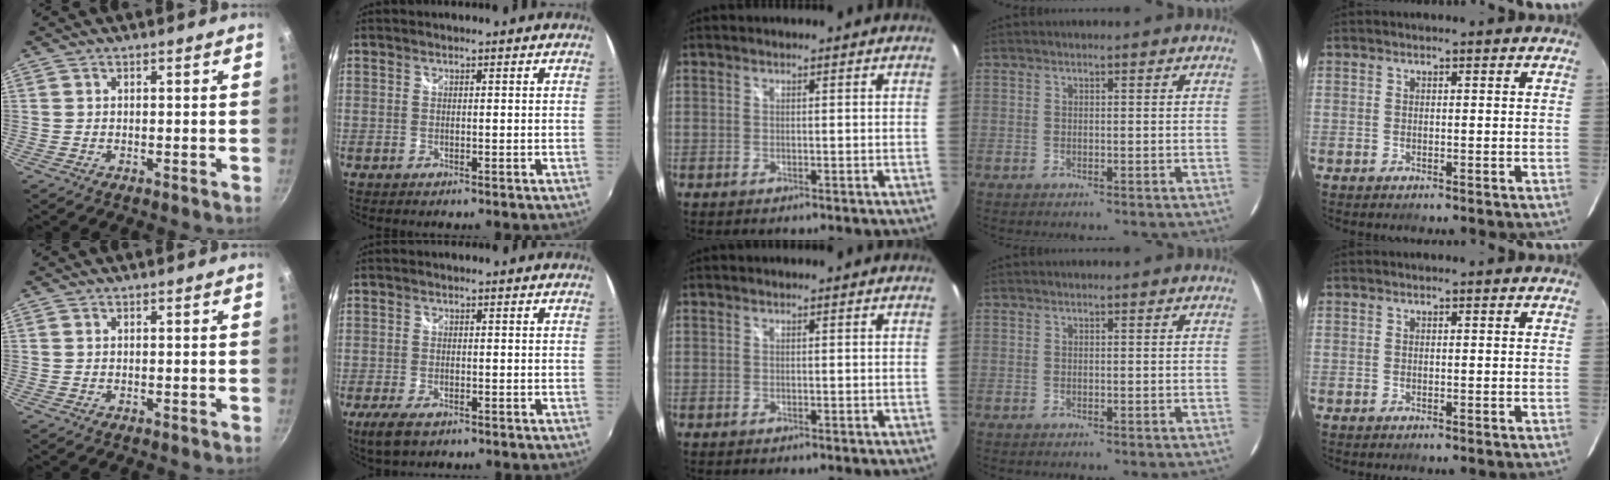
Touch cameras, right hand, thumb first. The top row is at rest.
{"index": {"total": 4.6, "force": [-2.7, 2.0, 3.1], "torque": [-0.072, -0.015, -0.047]}}